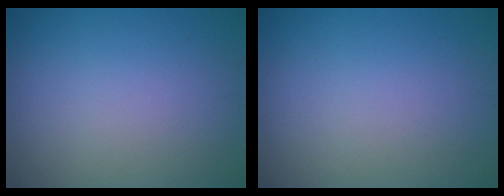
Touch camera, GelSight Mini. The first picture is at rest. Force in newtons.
{"total": 0.0}